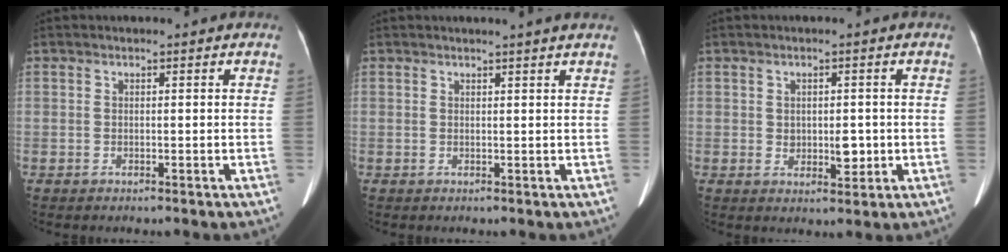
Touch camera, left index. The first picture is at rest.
{"total": 3.1, "force": [2.7, -0.7, 1.3], "torque": [-0.019, 0.004, 0.028]}
{"total": 3.3, "force": [-0.2, 2.0, 2.7], "torque": [-0.037, -0.001, 0.005]}